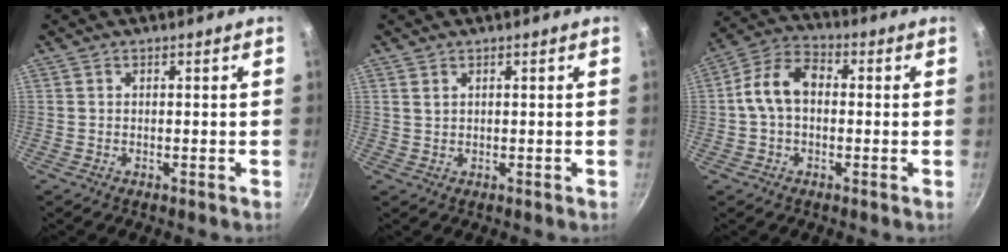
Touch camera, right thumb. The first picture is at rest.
{"total": 1.4, "force": [0.8, 0.9, 0.8], "torque": [-0.015, 0.000, 0.016]}
{"total": 9.2, "force": [0.1, 6.3, 6.7], "torque": [-0.110, 0.030, -0.016]}